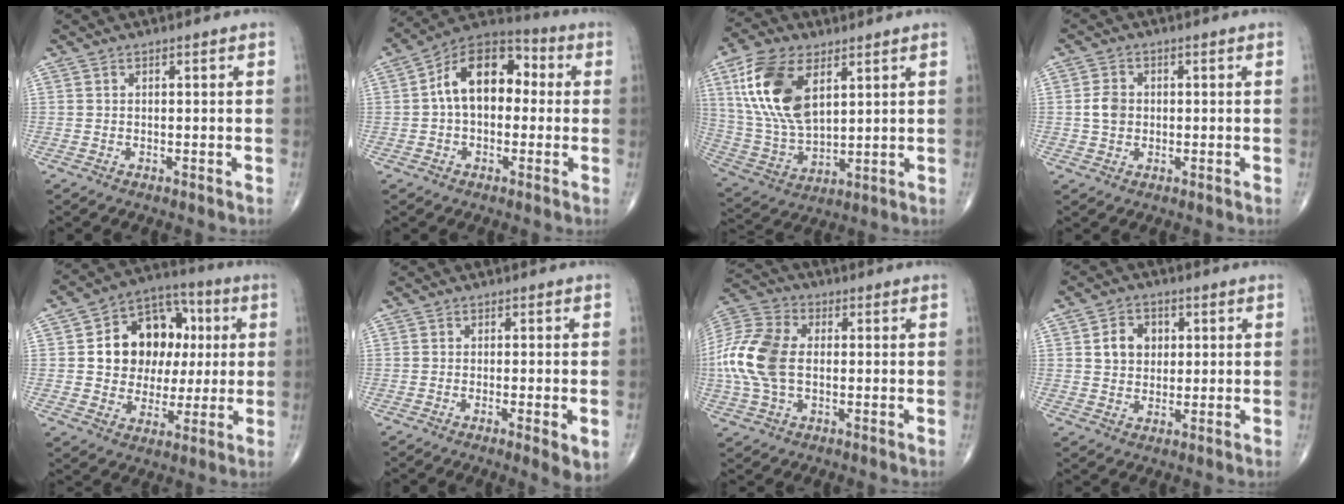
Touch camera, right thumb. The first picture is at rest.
{"total": 14.0, "force": [1.1, 8.9, 10.7], "torque": [-0.146, 0.042, 0.002]}
{"total": 17.2, "force": [6.5, 9.1, 13.0], "torque": [-0.250, -0.020, 0.131]}
{"total": 3.8, "force": [0.0, 3.1, 2.2], "torque": [-0.033, 0.004, -0.003]}
{"total": 16.8, "force": [2.6, 13.0, 10.3], "torque": [-0.108, 0.020, 0.043]}
{"total": 5.0, "force": [-1.6, 1.0, 4.6], "torque": [-0.071, -0.010, -0.024]}
{"total": 14.1, "force": [-0.3, 8.8, 11.0], "torque": [-0.249, 0.021, -0.009]}
{"total": 6.4, "force": [1.4, 5.2, 3.5], "torque": [-0.031, -0.002, 0.022]}